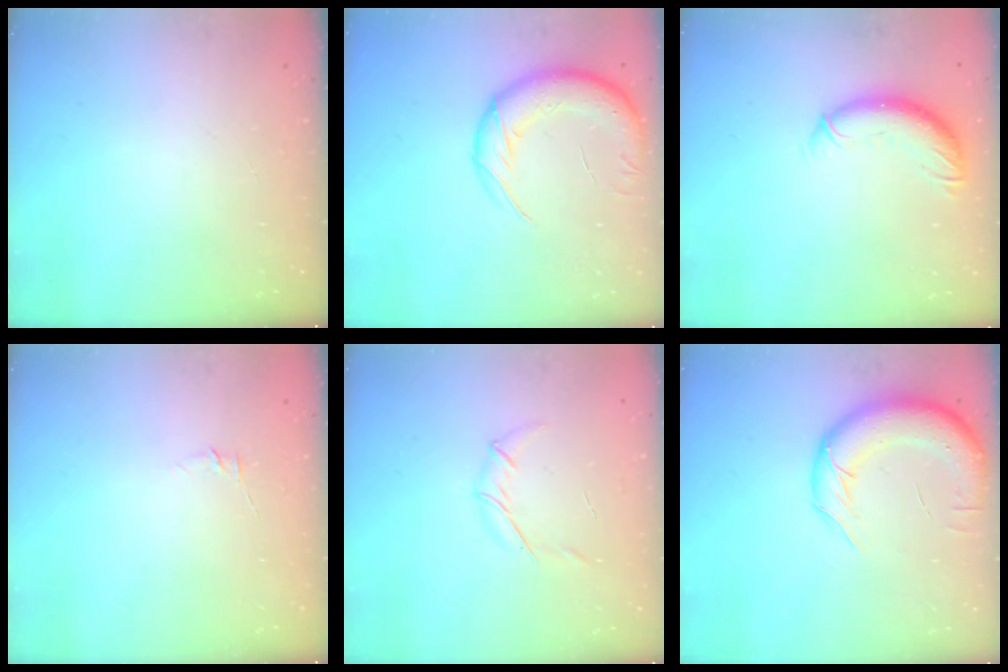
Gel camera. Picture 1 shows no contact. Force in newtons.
{"total": 16.6, "press": 16.0, "slide": 4.1}
{"total": 10.0, "press": 9.8, "slide": 1.9}
{"total": 3.8, "press": 3.7, "slide": 0.9}
{"total": 5.5, "press": 5.3, "slide": 1.4}
{"total": 12.8, "press": 12.5, "slide": 2.9}